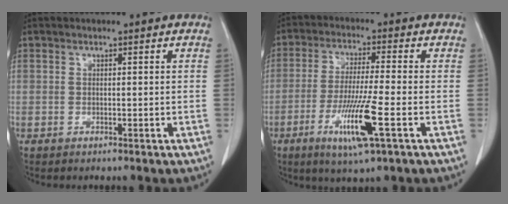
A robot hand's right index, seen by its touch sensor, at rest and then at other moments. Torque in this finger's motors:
{"motor_torque": [1.55, -0.59, 0.76, 0.10]}